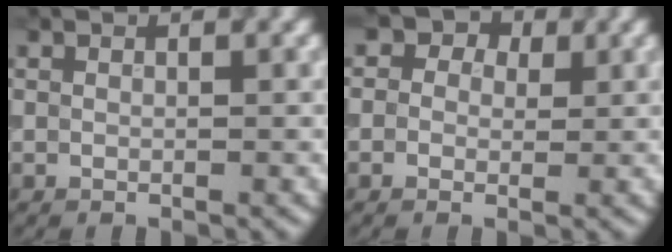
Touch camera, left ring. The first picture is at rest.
{"total": 5.1, "force": [2.2, 3.9, 2.4], "torque": [-0.015, 0.018, -0.010]}